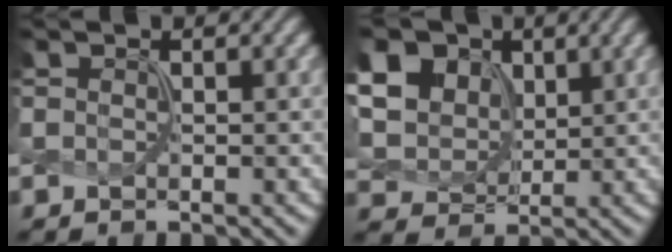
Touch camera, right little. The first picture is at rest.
{"total": 11.6, "force": [4.8, 8.8, 5.8], "torque": [-0.160, 0.030, 0.097]}